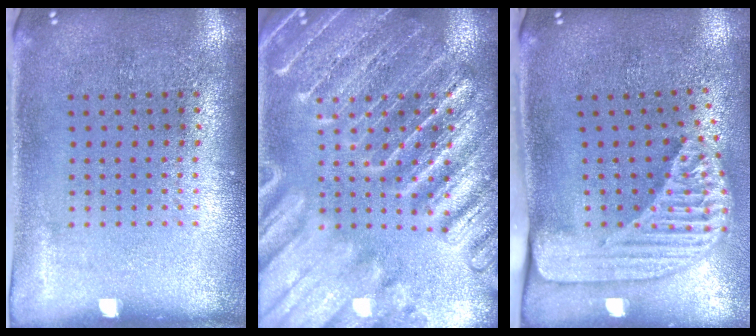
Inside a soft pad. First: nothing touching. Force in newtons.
{"total": 4.1, "press": 4.1, "slide": 0.5}
{"total": 2.5, "press": 1.7, "slide": 1.8}